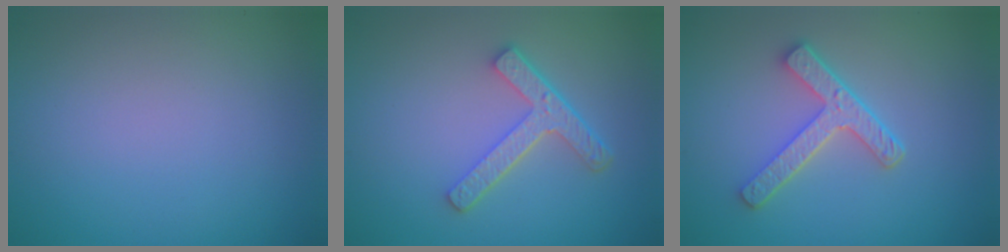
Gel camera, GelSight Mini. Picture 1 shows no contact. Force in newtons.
{"total": 3.9, "press": 2.9, "slide": 2.5}
{"total": 3.7, "press": 3.2, "slide": 2.0}